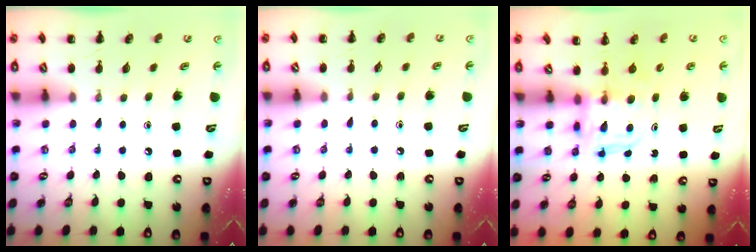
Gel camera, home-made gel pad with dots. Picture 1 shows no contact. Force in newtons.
{"total": 3.0, "press": 2.8, "slide": 1.2}
{"total": 3.6, "press": 3.6, "slide": 0.2}